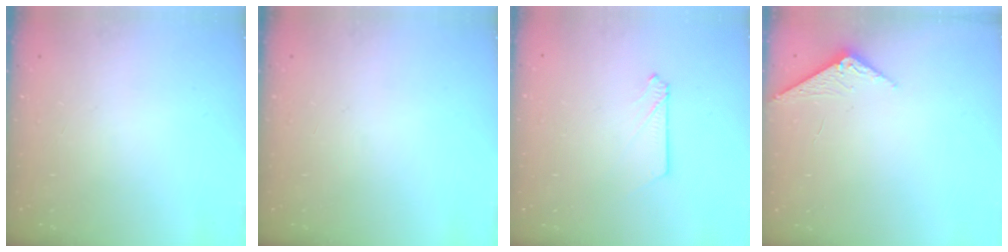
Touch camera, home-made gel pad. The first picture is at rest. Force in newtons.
{"total": 0.0}
{"total": 2.7, "press": 2.7, "slide": 0.3}
{"total": 2.4, "press": 2.4, "slide": 0.3}